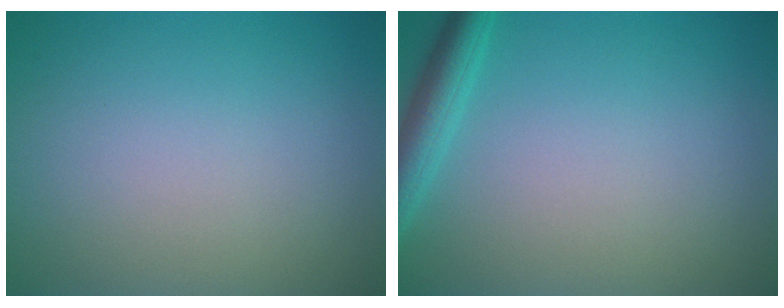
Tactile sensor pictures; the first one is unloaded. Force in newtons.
{"total": 3.0, "press": 2.9, "slide": 0.2}